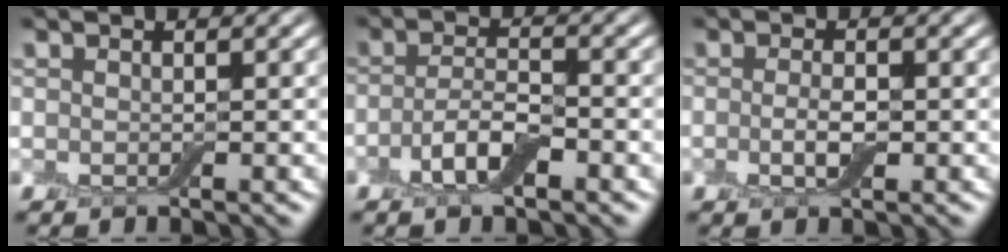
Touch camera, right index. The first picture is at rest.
{"total": 3.4, "force": [-1.5, 1.2, 2.8], "torque": [-0.060, 0.002, -0.034]}
{"total": 2.0, "force": [-0.3, 0.8, 1.8], "torque": [-0.040, -0.004, -0.009]}